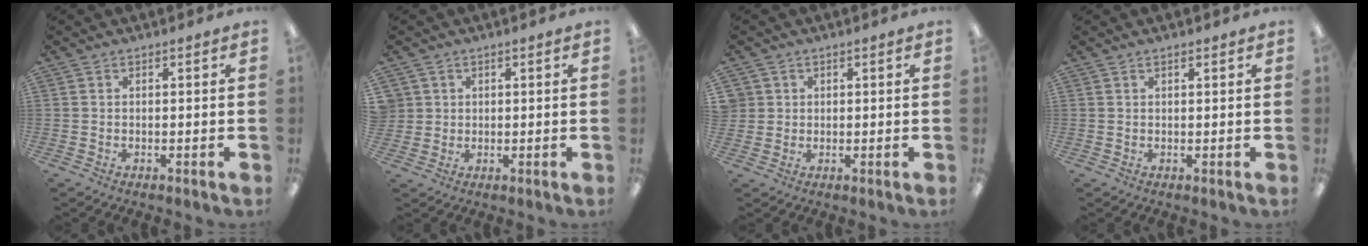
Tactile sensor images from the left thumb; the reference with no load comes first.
{"total": 3.0, "force": [0.9, 2.8, -0.4], "torque": [0.004, 0.003, 0.014]}
{"total": 2.8, "force": [0.8, 2.7, -0.2], "torque": [-0.005, 0.005, 0.014]}
{"total": 0.9, "force": [0.7, 0.2, 0.5], "torque": [-0.012, 0.001, 0.012]}